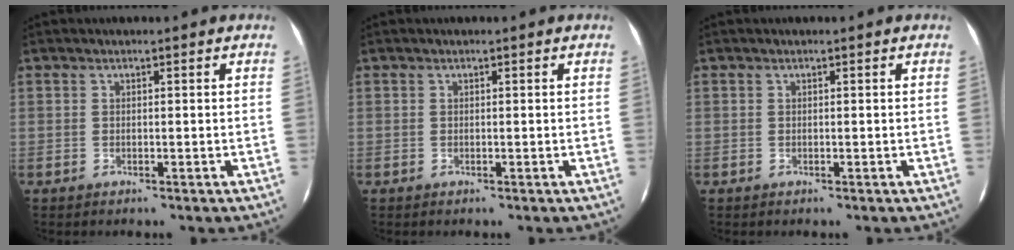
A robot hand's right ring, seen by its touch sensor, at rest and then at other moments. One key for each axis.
{"total": 0.0}
{"total": 0.0}